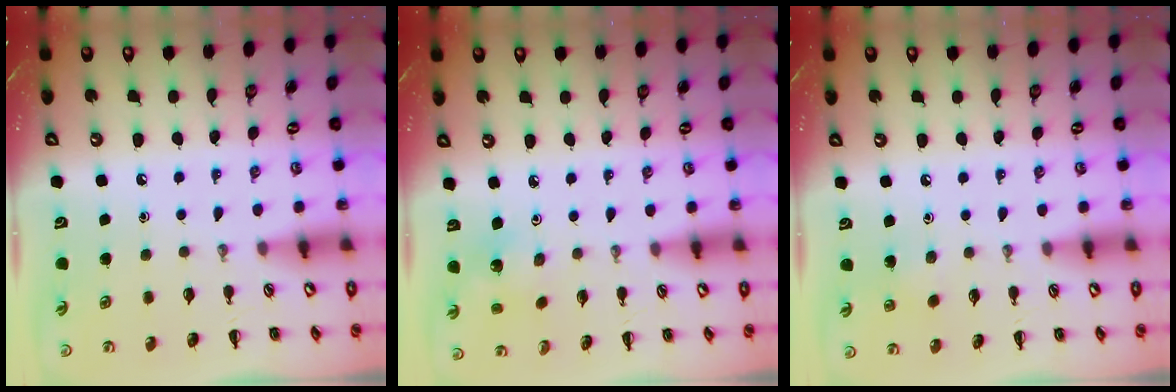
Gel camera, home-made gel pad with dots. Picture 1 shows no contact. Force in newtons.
{"total": 1.8, "press": 1.6, "slide": 0.7}
{"total": 3.3, "press": 3.1, "slide": 1.0}